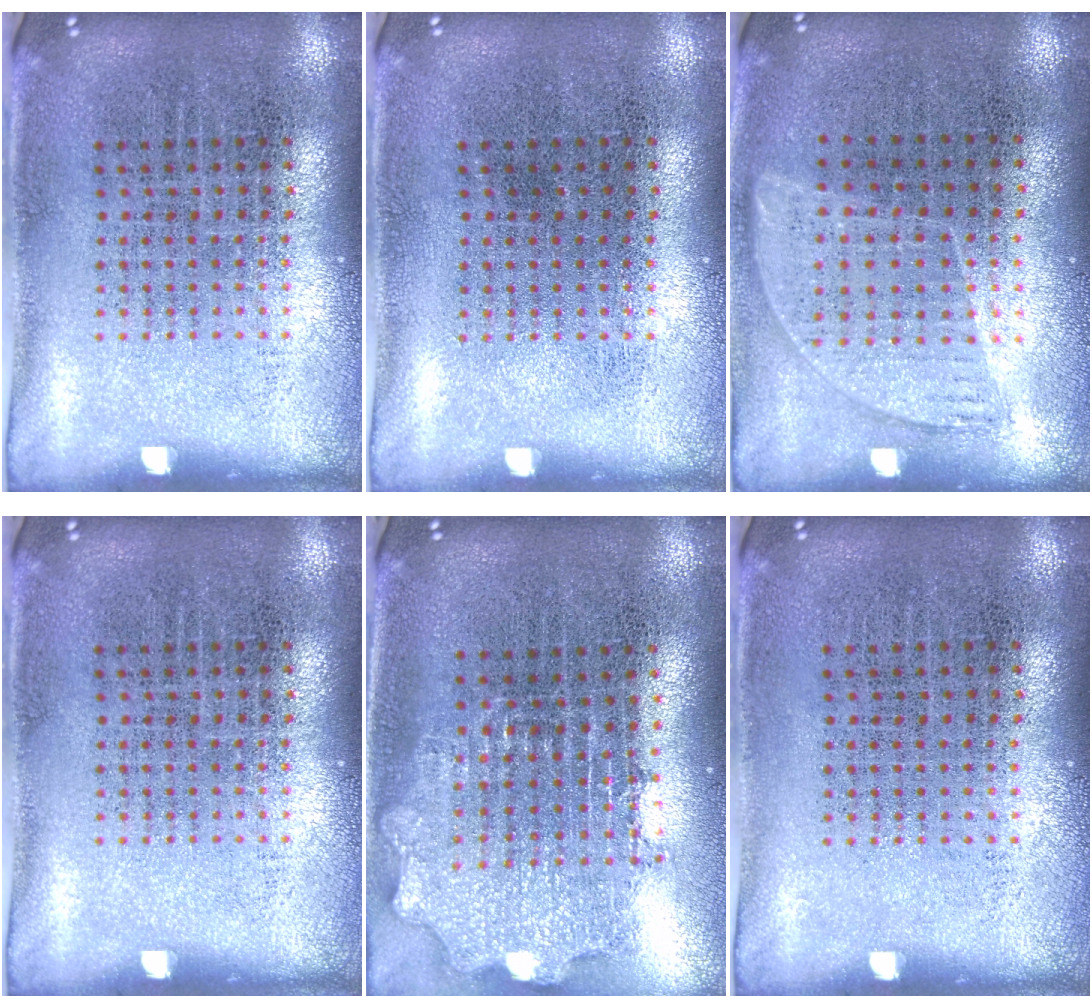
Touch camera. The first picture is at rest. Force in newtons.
{"total": 0.0}
{"total": 0.9, "press": 0.8, "slide": 0.4}
{"total": 0.0}
{"total": 2.0, "press": 1.6, "slide": 1.2}
{"total": 0.0}